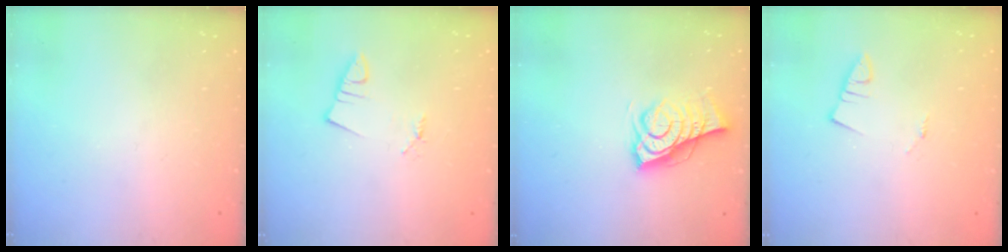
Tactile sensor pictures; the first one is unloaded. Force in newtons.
{"total": 1.0, "press": 1.0, "slide": 0.1}
{"total": 9.2, "press": 8.6, "slide": 3.2}
{"total": 1.3, "press": 1.3, "slide": 0.1}